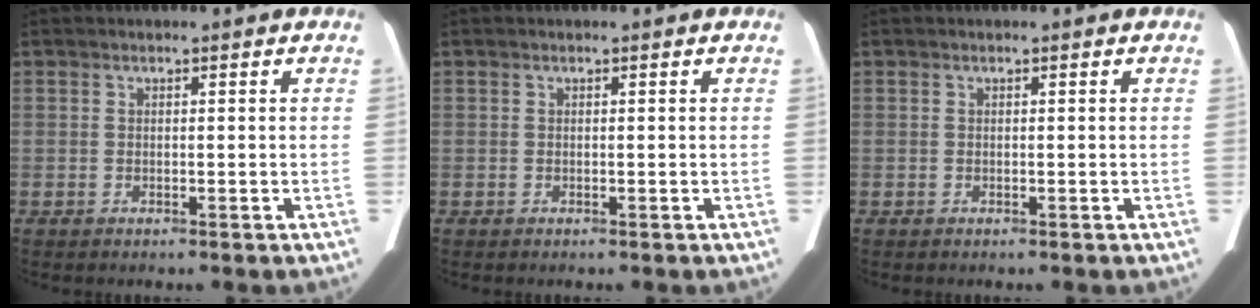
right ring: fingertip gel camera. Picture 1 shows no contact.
{"total": 0.0}
{"total": 0.0}